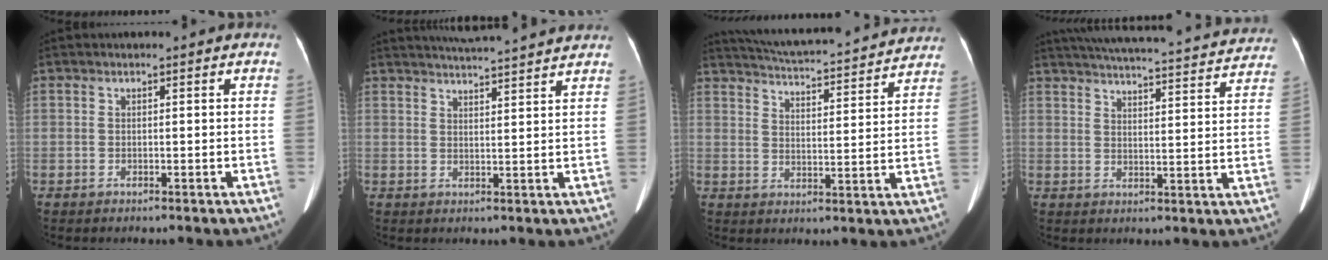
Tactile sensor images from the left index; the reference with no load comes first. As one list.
[{"total": 11.8, "force": [11.0, -0.3, 4.3], "torque": [-0.071, 0.018, 0.141]}, {"total": 22.1, "force": [20.6, 2.7, 7.6], "torque": [-0.127, 0.000, 0.271]}, {"total": 29.3, "force": [27.3, 3.9, 9.9], "torque": [-0.169, -0.030, 0.334]}]